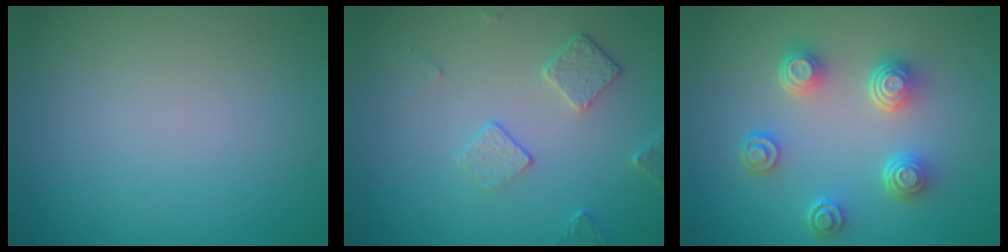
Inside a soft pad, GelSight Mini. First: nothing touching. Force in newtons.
{"total": 2.3, "press": 1.6, "slide": 1.6}
{"total": 4.5, "press": 3.5, "slide": 2.7}